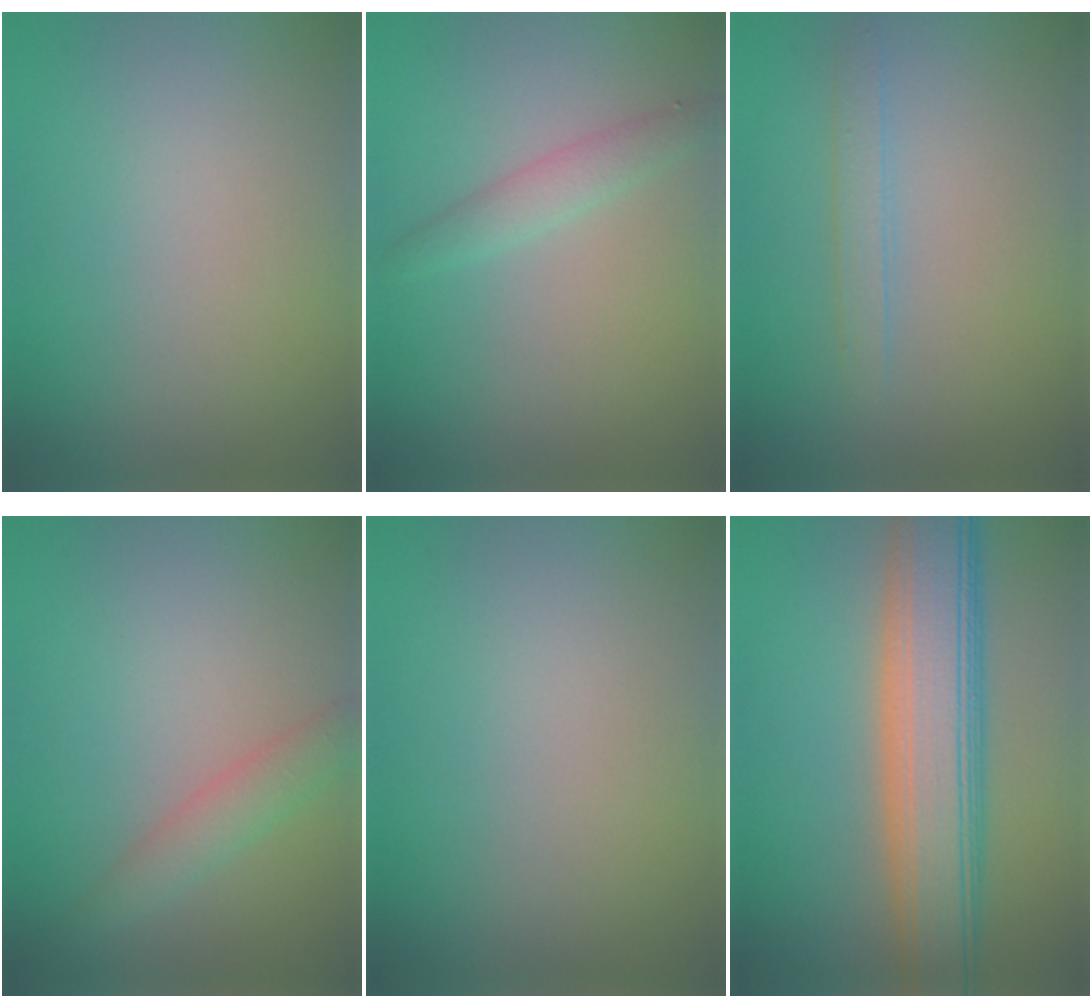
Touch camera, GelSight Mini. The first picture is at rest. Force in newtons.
{"total": 1.9, "press": 1.9, "slide": 0.1}
{"total": 1.4, "press": 1.4, "slide": 0.0}
{"total": 2.3, "press": 2.3, "slide": 0.0}
{"total": 0.0}
{"total": 9.1, "press": 9.0, "slide": 0.6}